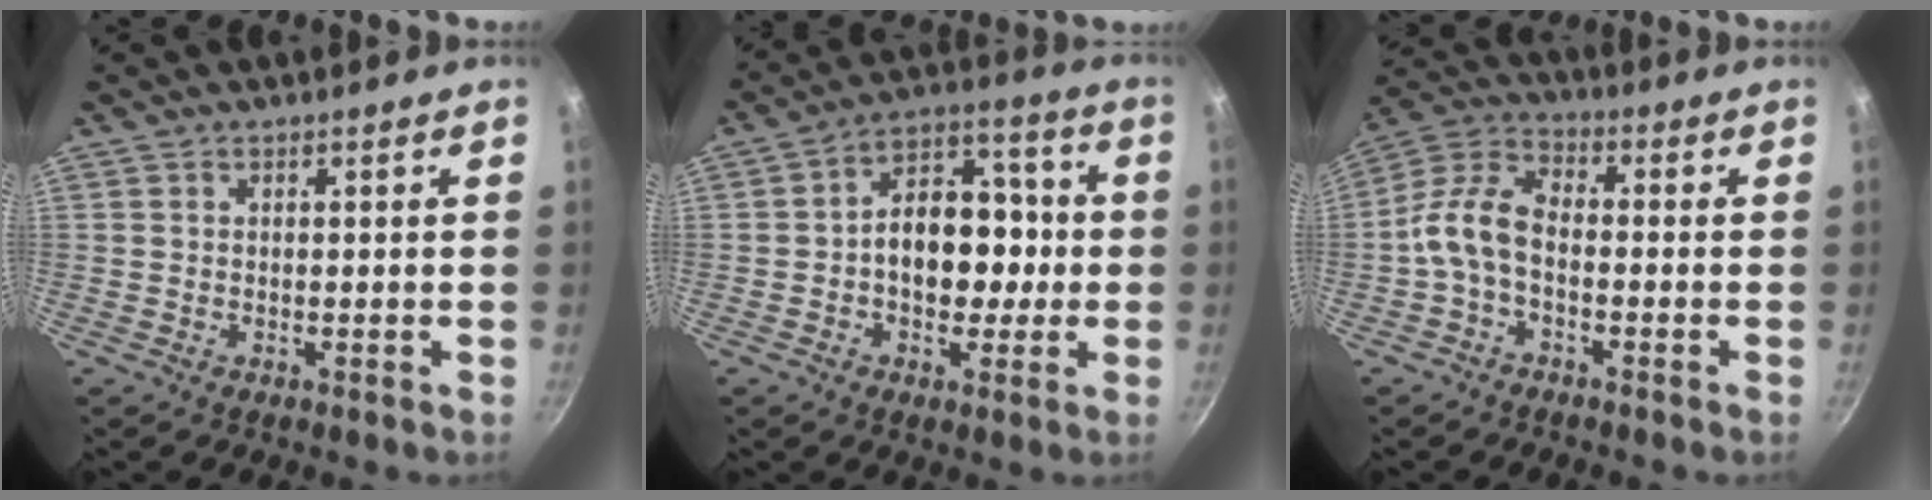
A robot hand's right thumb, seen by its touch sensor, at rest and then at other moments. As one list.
[{"total": 13.5, "force": [-0.9, 8.9, 10.1], "torque": [-0.116, 0.038, -0.021]}, {"total": 9.0, "force": [-1.9, 5.2, 7.1], "torque": [-0.145, 0.035, -0.050]}]